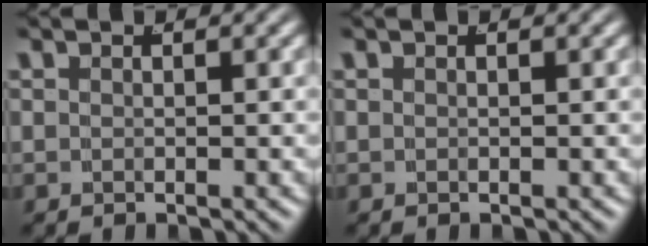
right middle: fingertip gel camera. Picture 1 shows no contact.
{"total": 0.0}